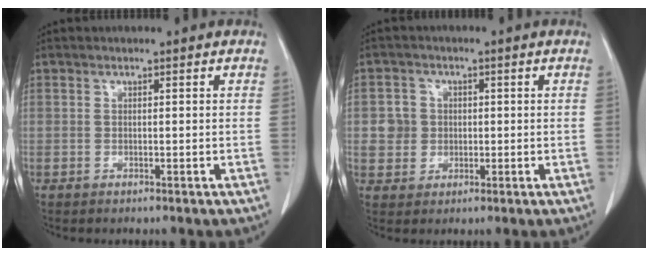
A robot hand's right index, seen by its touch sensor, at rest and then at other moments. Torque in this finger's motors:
{"motor_torque": [0.19, 0.09, 0.05, 0.00]}